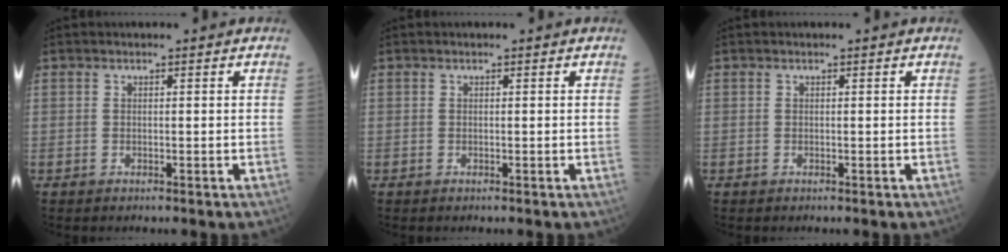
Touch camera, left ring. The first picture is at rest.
{"total": 0.0}
{"total": 0.0}